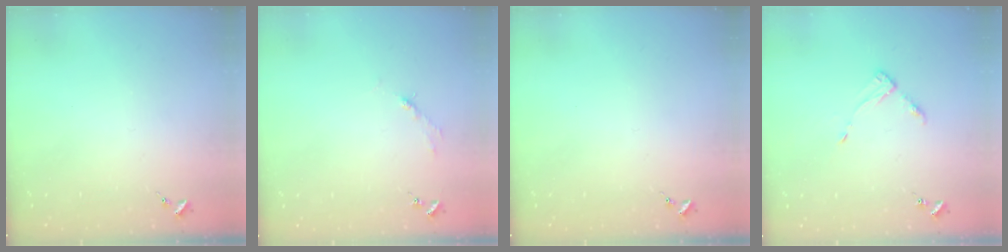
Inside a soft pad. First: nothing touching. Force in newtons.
{"total": 2.7, "press": 2.7, "slide": 0.4}
{"total": 0.0}
{"total": 4.9, "press": 4.8, "slide": 0.6}